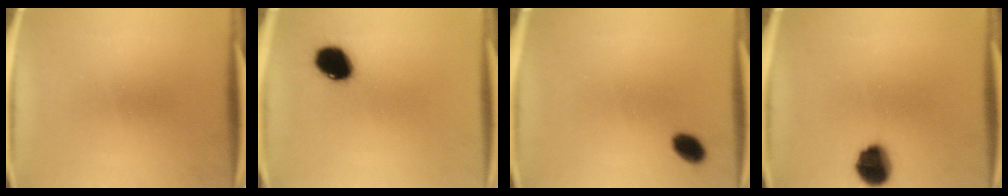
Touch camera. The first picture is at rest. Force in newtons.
{"total": 9.0}
{"total": 3.7}
{"total": 9.1}